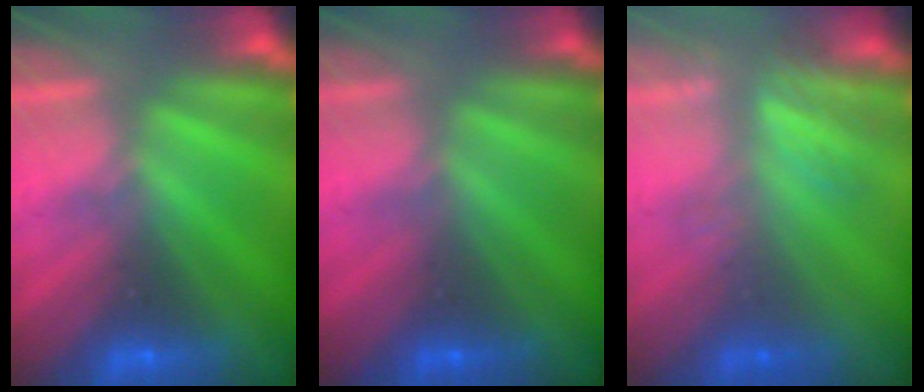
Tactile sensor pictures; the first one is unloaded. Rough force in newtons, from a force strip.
{"total": 2.6}
{"total": 3.2}